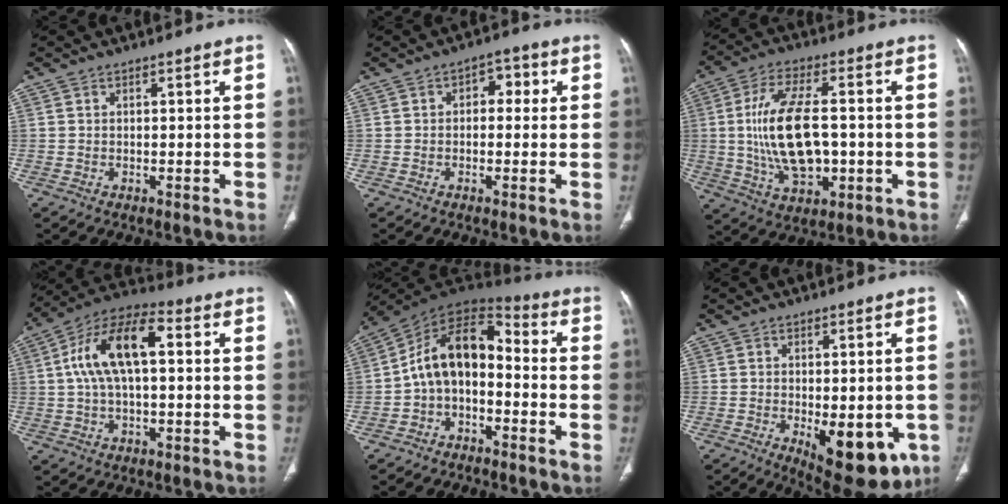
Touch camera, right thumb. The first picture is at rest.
{"total": 4.3, "force": [0.7, 2.9, 3.1], "torque": [-0.015, 0.012, 0.002]}
{"total": 15.9, "force": [-0.3, 7.8, 13.9], "torque": [-0.260, 0.004, 0.002]}
{"total": 14.1, "force": [2.2, 6.7, 12.2], "torque": [-0.228, 0.038, 0.034]}
{"total": 12.1, "force": [-2.6, 7.6, 9.0], "torque": [-0.138, 0.076, -0.057]}
{"total": 13.7, "force": [-4.4, 6.3, 11.3], "torque": [-0.127, -0.011, -0.044]}